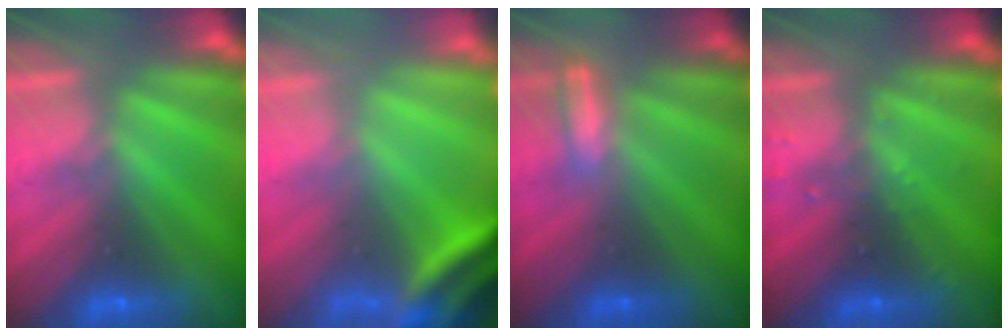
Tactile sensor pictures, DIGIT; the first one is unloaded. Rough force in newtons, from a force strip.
{"total": 4.1}
{"total": 1.3}
{"total": 2.9}